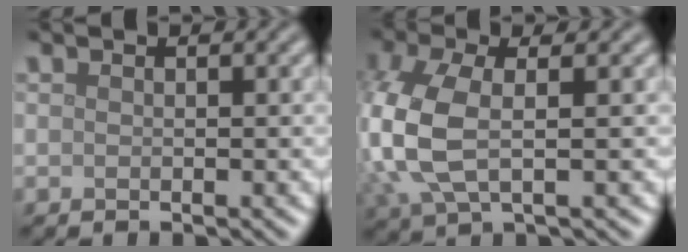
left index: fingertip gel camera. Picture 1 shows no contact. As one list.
[{"total": 6.3, "force": [0.4, 3.4, 5.3], "torque": [-0.140, 0.000, 0.005]}]